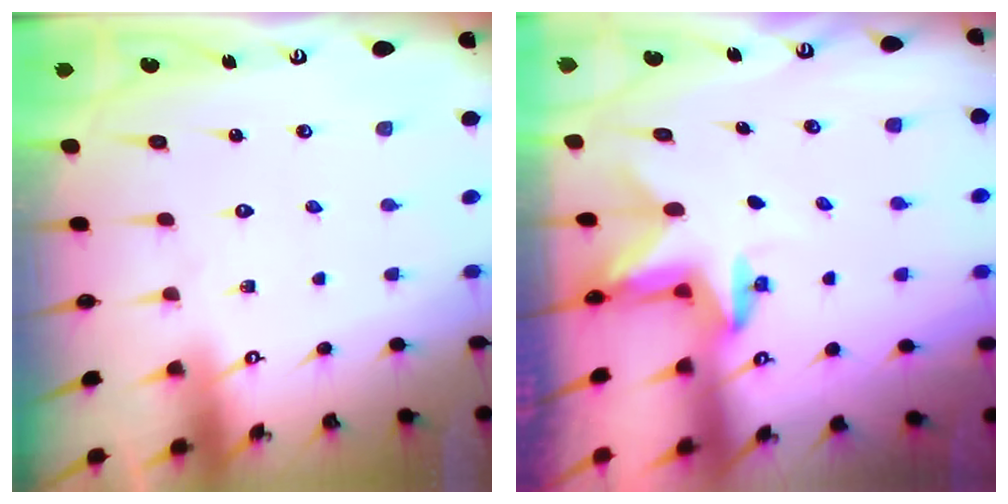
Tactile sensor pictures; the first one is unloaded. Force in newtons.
{"total": 2.5, "press": 2.4, "slide": 0.5}